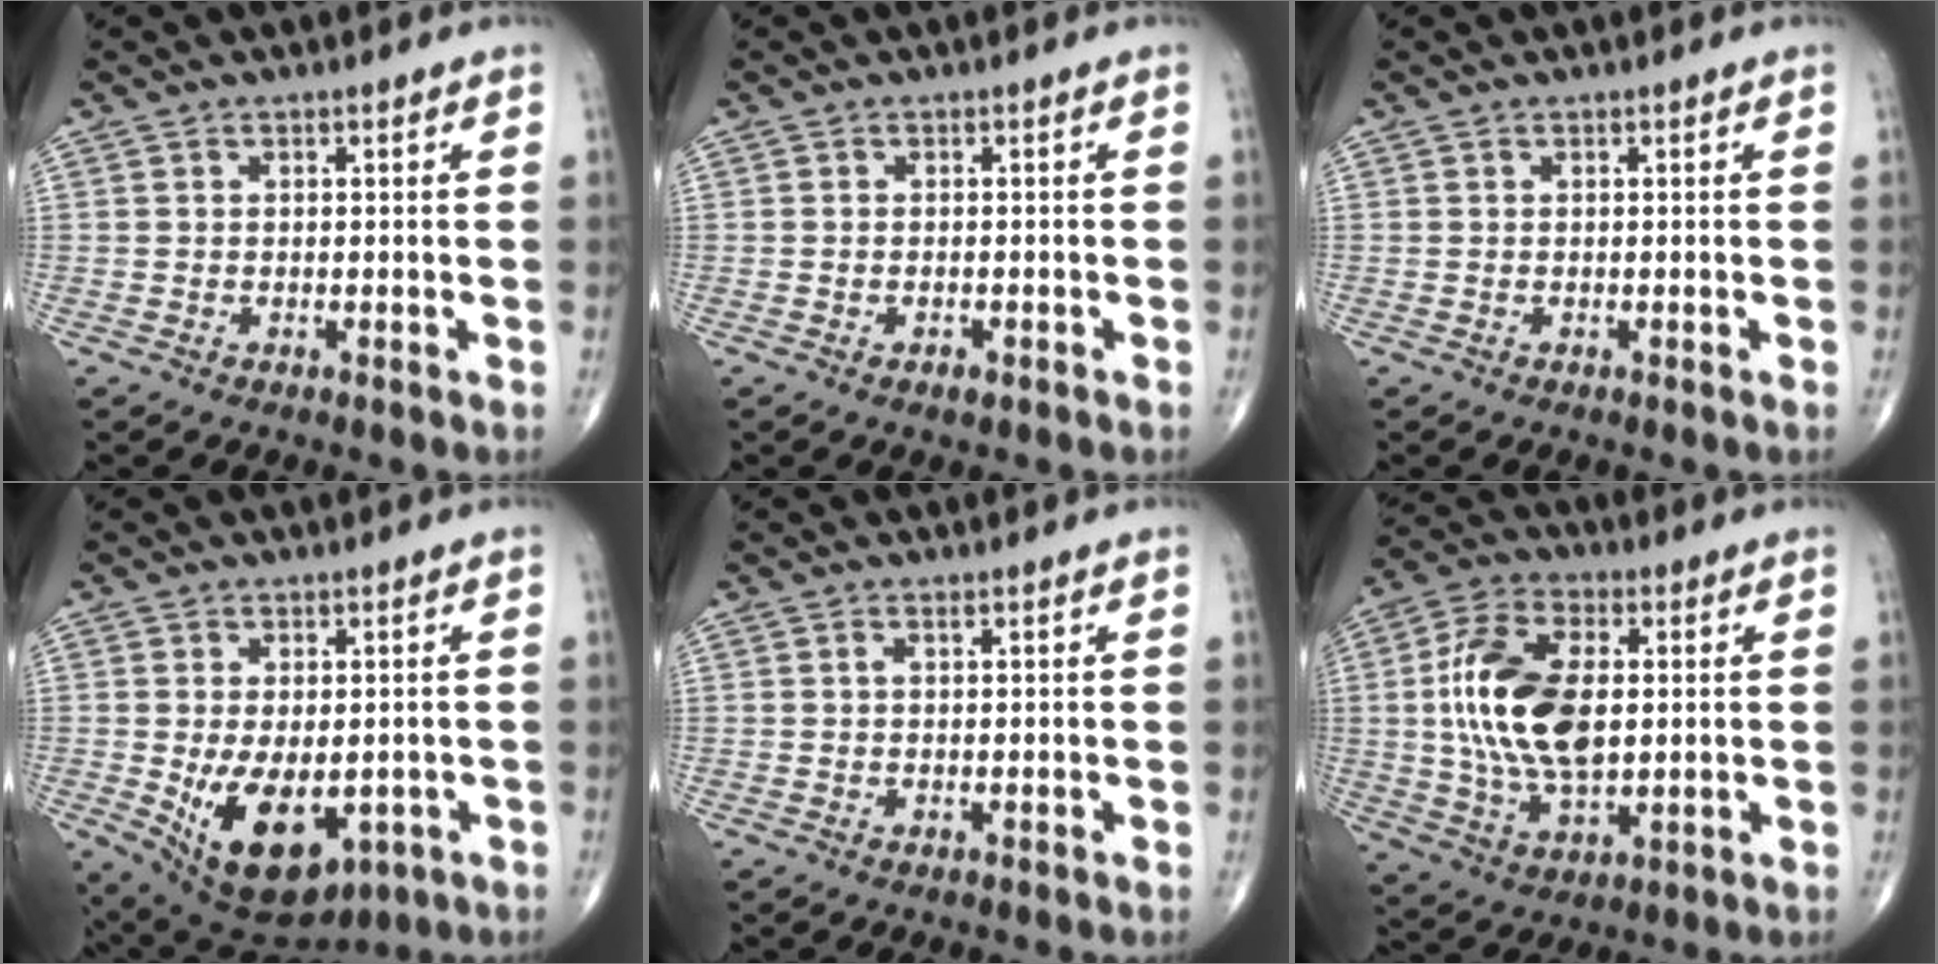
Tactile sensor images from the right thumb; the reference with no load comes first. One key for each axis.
{"total": 1.3, "fx": -0.7, "fy": 0.6, "fz": 0.9, "tx": -0.018, "ty": 0.003, "tz": -0.010}
{"total": 0.0}
{"total": 14.0, "fx": -3.5, "fy": 8.1, "fz": 10.9, "tx": -0.167, "ty": -0.012, "tz": -0.030}
{"total": 0.8, "fx": 0.2, "fy": 0.2, "fz": 0.8, "tx": -0.021, "ty": 0.003, "tz": 0.002}
{"total": 17.5, "fx": 1.3, "fy": 9.6, "fz": 14.5, "tx": -0.281, "ty": 0.003, "tz": 0.027}